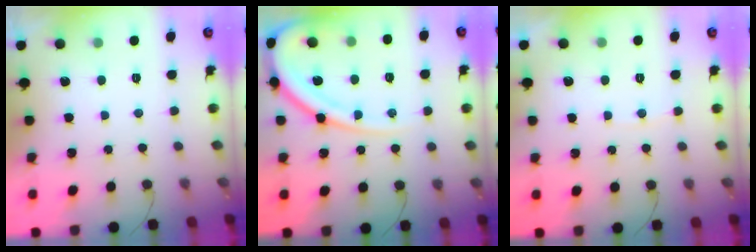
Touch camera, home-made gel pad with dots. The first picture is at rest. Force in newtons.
{"total": 14.8, "press": 14.7, "slide": 1.8}
{"total": 2.8, "press": 2.7, "slide": 0.3}